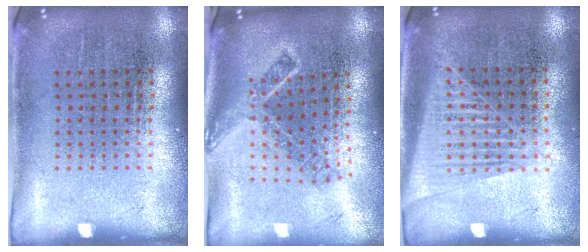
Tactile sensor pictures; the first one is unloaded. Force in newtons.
{"total": 2.0, "press": 1.4, "slide": 1.4}
{"total": 1.4, "press": 1.3, "slide": 0.7}